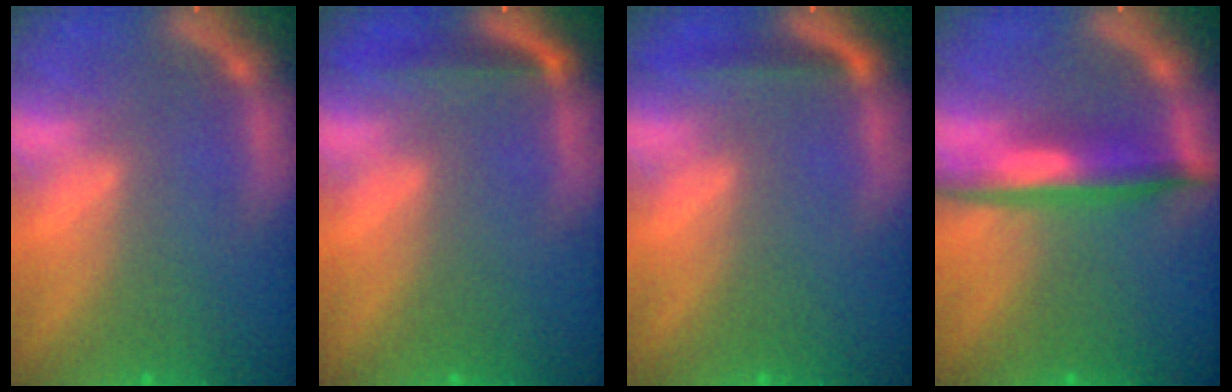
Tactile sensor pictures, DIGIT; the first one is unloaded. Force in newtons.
{"total": 2.5}
{"total": 1.9}
{"total": 5.0}